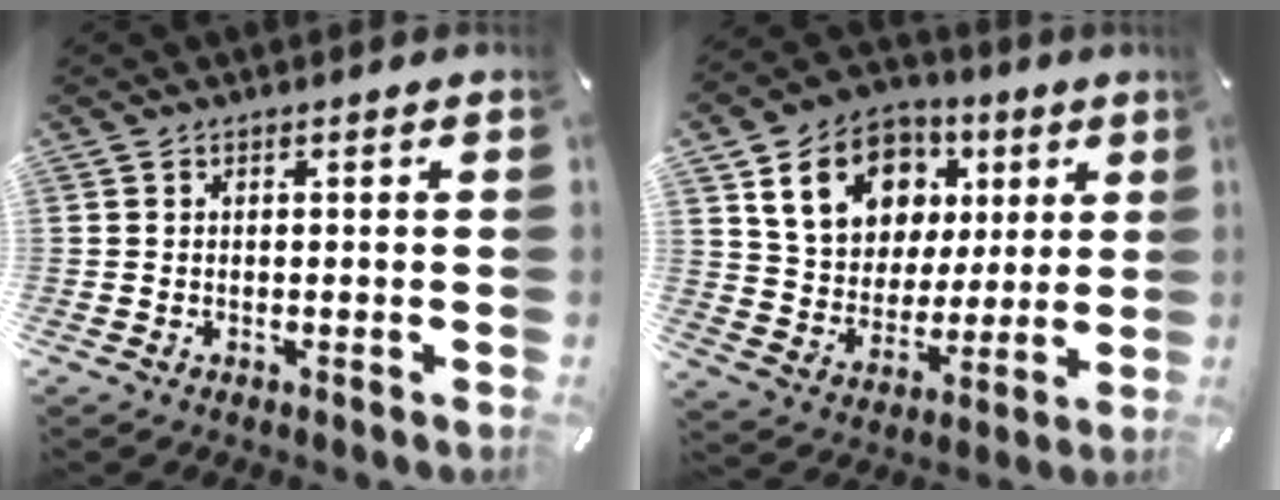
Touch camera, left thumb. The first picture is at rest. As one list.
[{"total": 16.7, "force": [6.9, 13.5, 7.1], "torque": [-0.117, -0.014, 0.134]}]